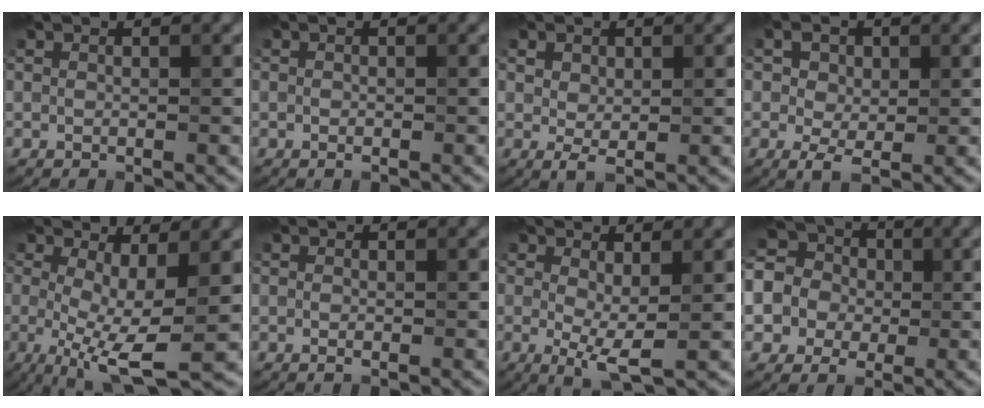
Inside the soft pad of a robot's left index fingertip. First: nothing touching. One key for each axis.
{"total": 0.6, "fx": -0.2, "fy": 0.3, "fz": 0.4, "tx": -0.005, "ty": -0.001, "tz": -0.003}
{"total": 1.5, "fx": 0.4, "fy": 1.1, "fz": 1.0, "tx": -0.018, "ty": -0.002, "tz": 0.010}
{"total": 2.8, "fx": 0.3, "fy": 2.1, "fz": 1.8, "tx": -0.034, "ty": 0.001, "tz": 0.000}
{"total": 7.1, "fx": -0.7, "fy": 2.1, "fz": 6.8, "tx": -0.129, "ty": -0.015, "tz": -0.013}
{"total": 0.6, "fx": -0.2, "fy": 0.3, "fz": 0.5, "tx": -0.008, "ty": -0.002, "tz": -0.001}
{"total": 3.3, "fx": -0.1, "fy": 0.9, "fz": 3.2, "tx": -0.065, "ty": -0.011, "tz": -0.003}
{"total": 12.1, "fx": 1.1, "fy": 11.0, "fz": 4.7, "tx": -0.131, "ty": 0.035, "tz": -0.021}